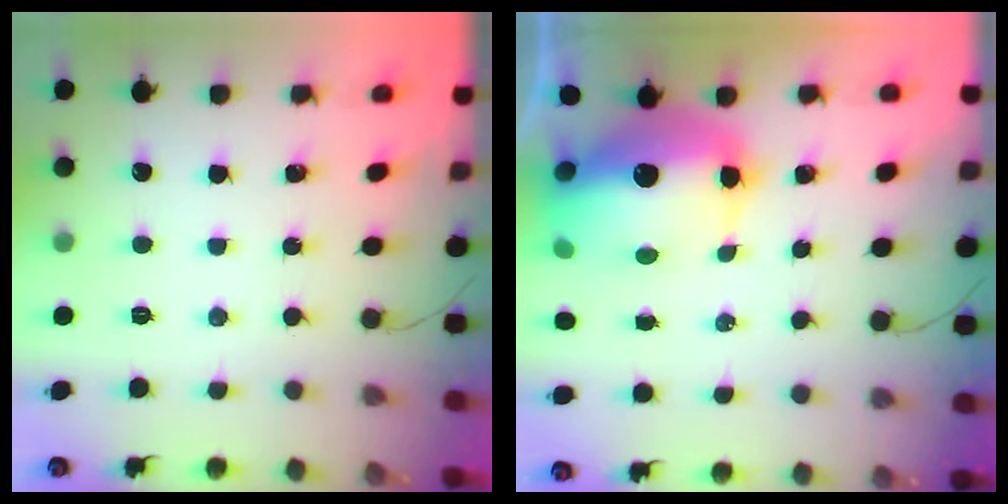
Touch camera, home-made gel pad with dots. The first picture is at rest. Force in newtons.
{"total": 16.5, "press": 16.1, "slide": 3.8}